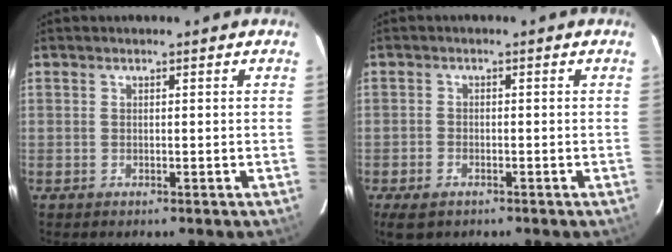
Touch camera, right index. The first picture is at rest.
{"total": 4.6, "force": [-3.0, 2.6, 2.2], "torque": [-0.061, -0.010, -0.054]}